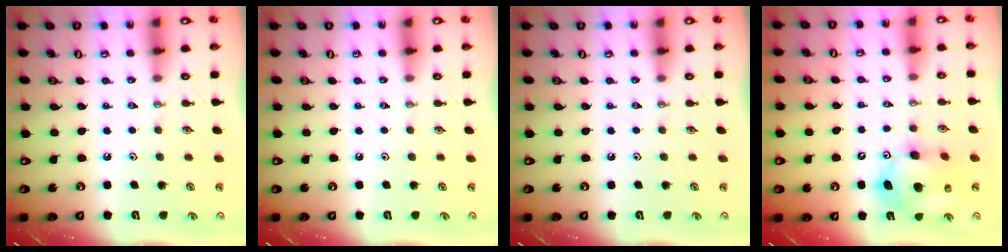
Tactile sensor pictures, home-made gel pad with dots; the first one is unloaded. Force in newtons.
{"total": 0.0}
{"total": 0.0}
{"total": 13.2, "press": 12.9, "slide": 2.5}